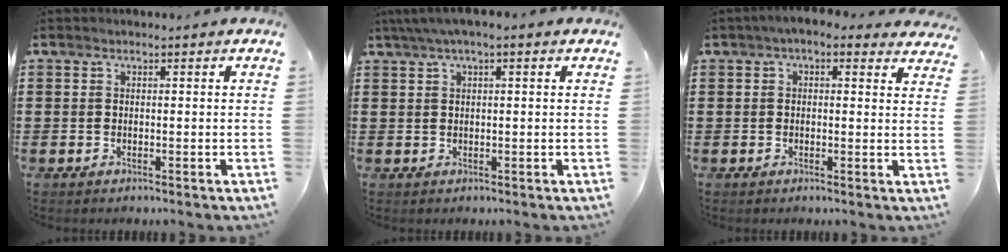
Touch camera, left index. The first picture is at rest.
{"total": 2.2, "force": [0.8, 0.1, 2.1], "torque": [-0.037, 0.001, 0.013]}
{"total": 2.4, "force": [1.4, 1.2, 1.5], "torque": [-0.036, 0.002, 0.023]}